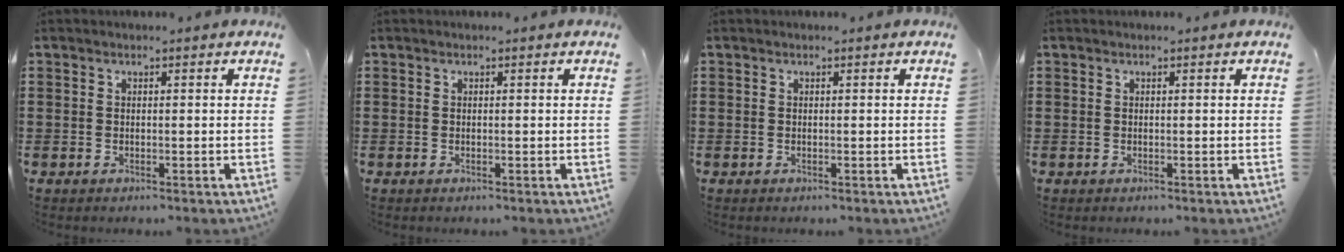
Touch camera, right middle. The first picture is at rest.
{"total": 0.0}
{"total": 0.0}
{"total": 0.0}